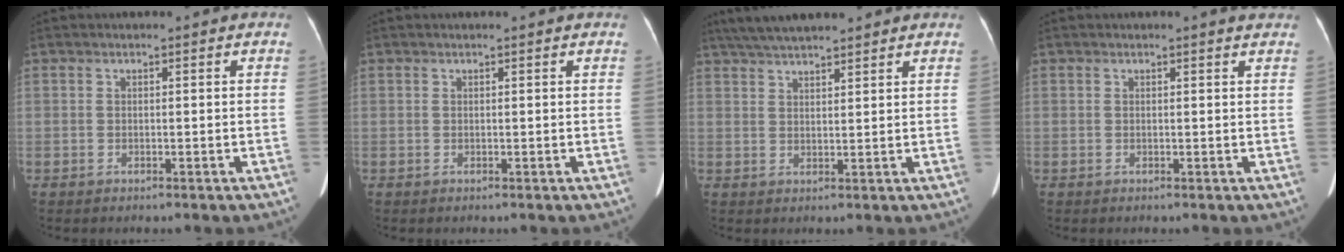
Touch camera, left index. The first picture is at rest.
{"total": 0.6, "force": [0.5, 0.0, 0.2], "torque": [-0.004, 0.005, 0.008]}
{"total": 8.7, "force": [7.6, 1.3, 4.2], "torque": [-0.065, 0.035, 0.121]}
{"total": 1.9, "force": [1.7, 0.1, 0.7], "torque": [-0.011, 0.001, 0.011]}